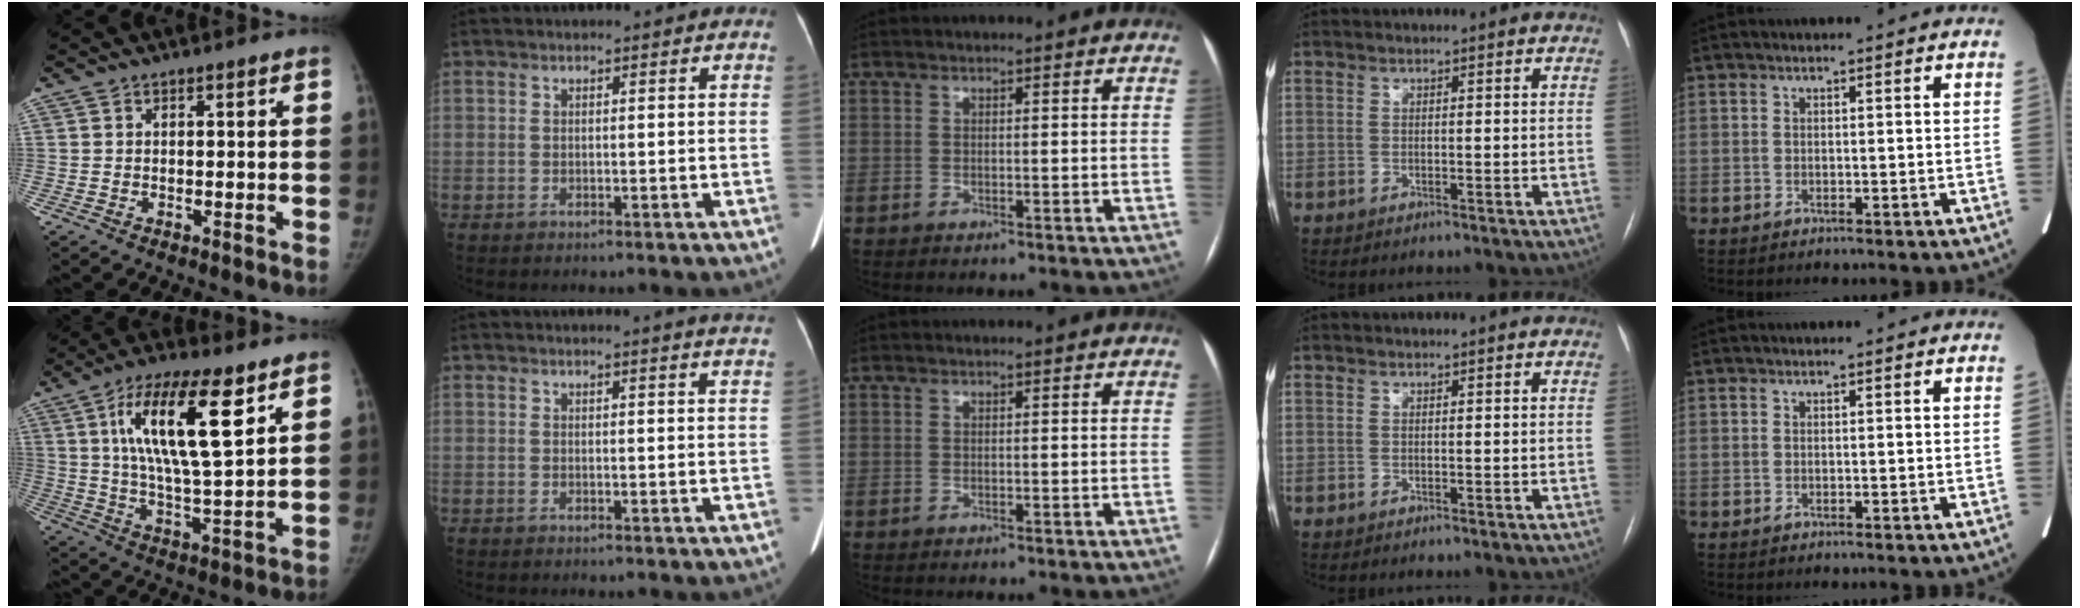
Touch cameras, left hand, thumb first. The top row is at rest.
{"thumb": {"total": 17.1, "force": [7.3, 4.9, 14.6], "torque": [-0.251, -0.027, 0.129]}, "index": {"total": 5.3, "force": [5.0, -0.6, 1.8], "torque": [-0.019, -0.010, 0.032]}}